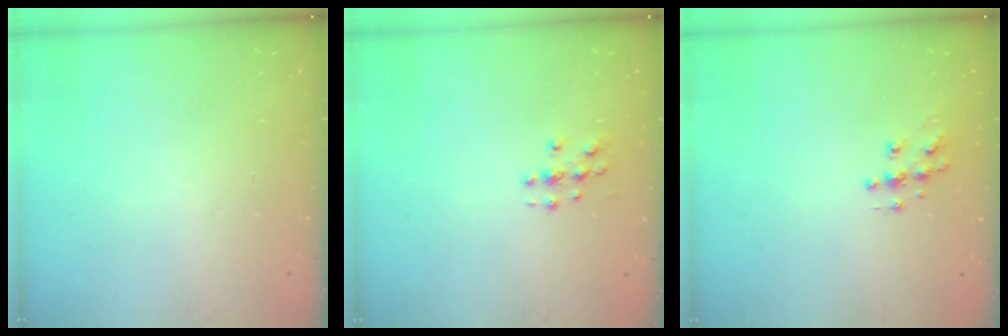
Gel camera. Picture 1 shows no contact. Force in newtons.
{"total": 3.1, "press": 3.1, "slide": 0.2}
{"total": 7.3, "press": 7.3, "slide": 0.2}